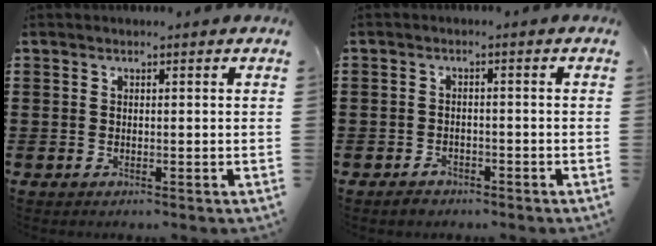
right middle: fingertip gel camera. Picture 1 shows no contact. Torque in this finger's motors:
{"motor_torque": [0.31, 0.12, -0.04, -0.04]}